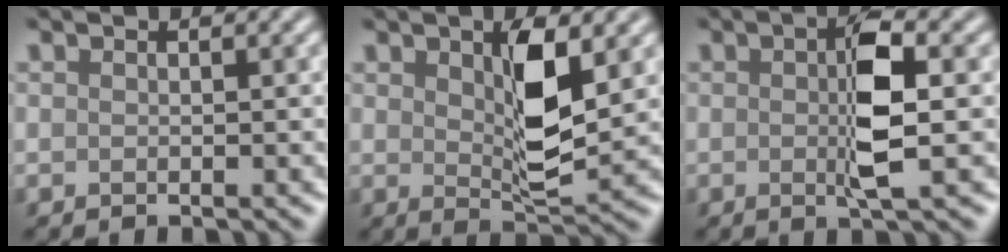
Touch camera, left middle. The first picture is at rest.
{"total": 5.2, "force": [1.3, 1.9, 4.7], "torque": [-0.083, -0.006, 0.027]}
{"total": 4.7, "force": [0.1, 1.0, 4.6], "torque": [-0.082, 0.005, 0.000]}